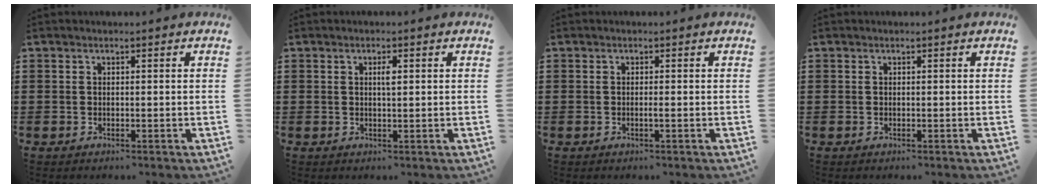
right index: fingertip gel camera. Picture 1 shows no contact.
{"total": 1.6, "force": [0.4, 0.4, 1.5], "torque": [-0.029, 0.004, 0.005]}
{"total": 0.7, "force": [-0.3, -0.2, 0.6], "torque": [-0.011, -0.004, -0.005]}
{"total": 0.0}